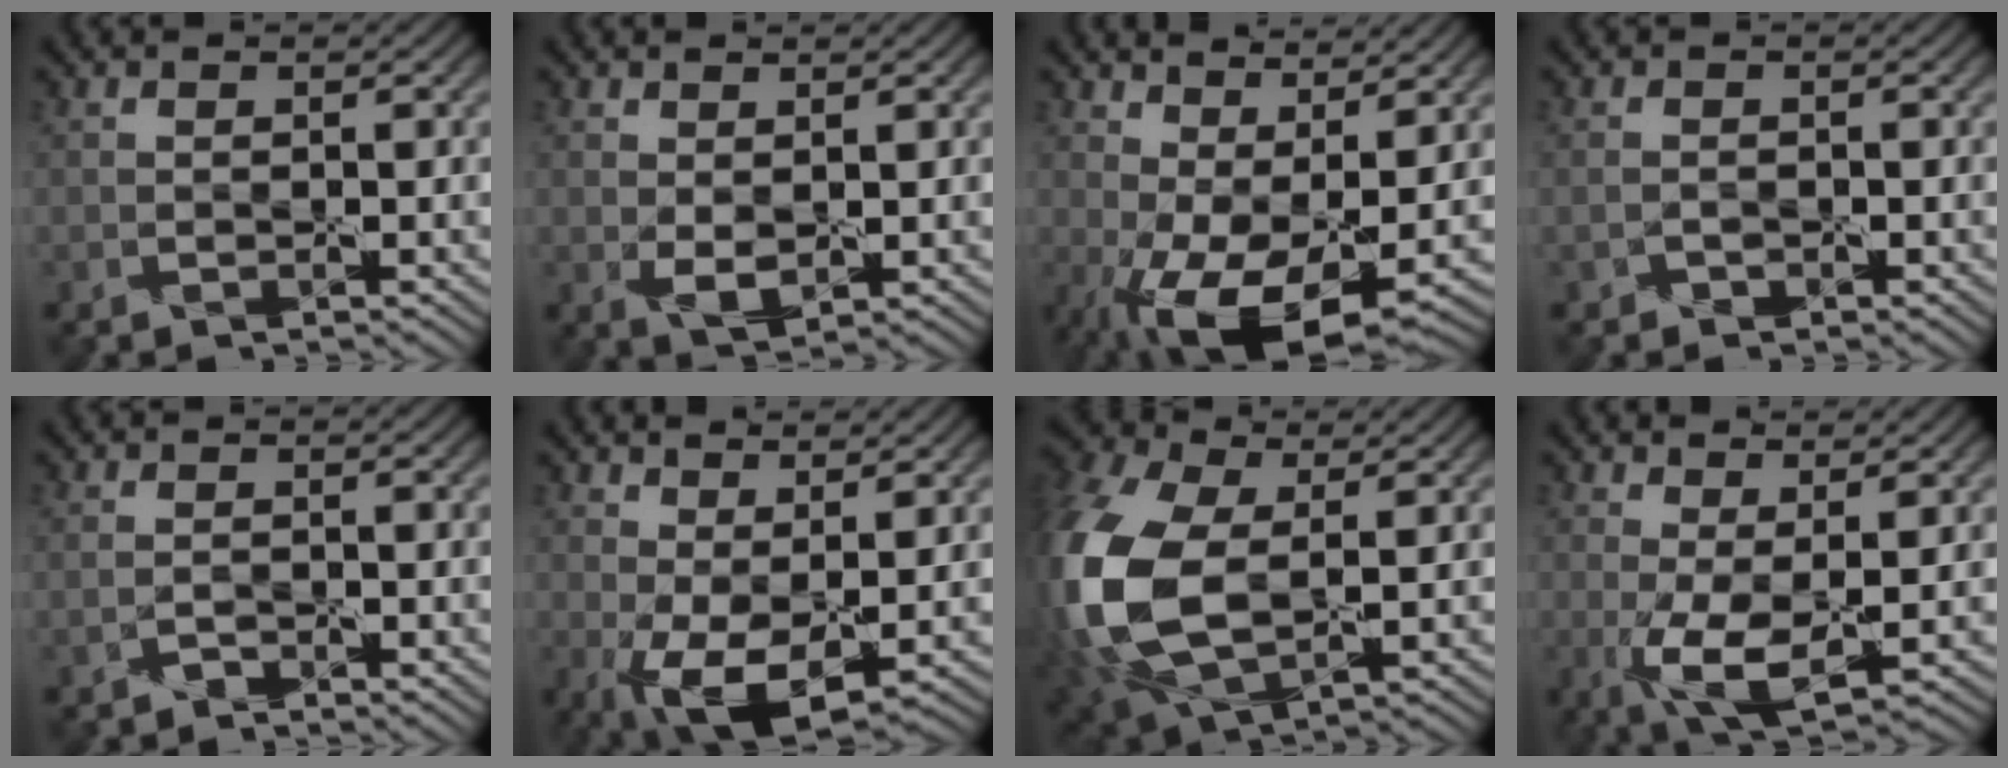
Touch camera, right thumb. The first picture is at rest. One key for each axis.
{"total": 2.3, "fx": 0.5, "fy": 1.3, "fz": 1.8, "tx": -0.043, "ty": -0.008, "tz": 0.016}
{"total": 11.9, "fx": -1.4, "fy": 5.5, "fz": 10.4, "tx": -0.200, "ty": -0.016, "tz": -0.014}
{"total": 1.0, "fx": -0.5, "fy": 0.8, "fz": 0.4, "tx": -0.008, "ty": -0.002, "tz": -0.010}
{"total": 1.3, "fx": -1.1, "fy": 0.5, "fz": 0.5, "tx": -0.013, "ty": 0.001, "tz": -0.024}
{"total": 7.8, "fx": 0.0, "fy": 3.7, "fz": 6.9, "tx": -0.145, "ty": -0.010, "tz": 0.002}
{"total": 16.8, "fx": 0.2, "fy": 10.7, "fz": 12.9, "tx": -0.355, "ty": -0.026, "tz": 0.010}
{"total": 5.9, "fx": 0.1, "fy": 2.3, "fz": 5.4, "tx": -0.121, "ty": -0.005, "tz": 0.004}